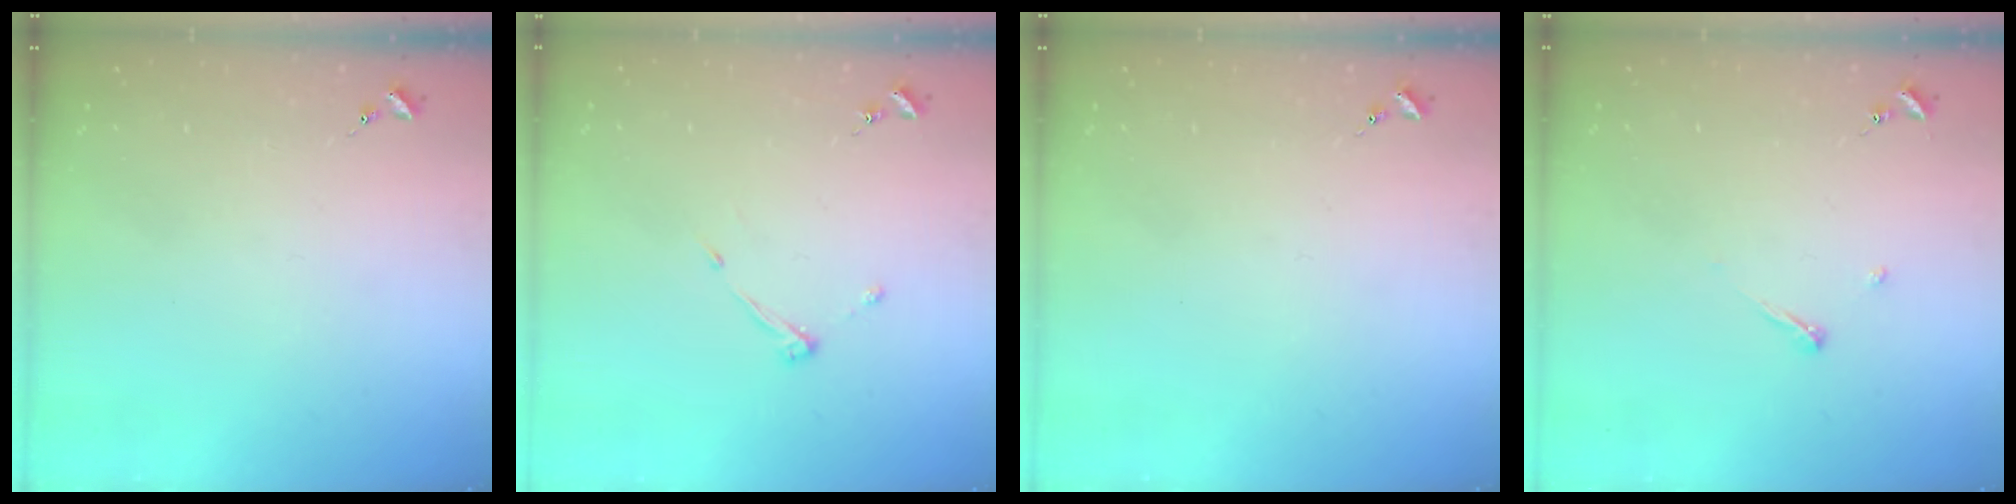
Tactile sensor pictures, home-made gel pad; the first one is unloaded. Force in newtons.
{"total": 4.0, "press": 4.0, "slide": 0.6}
{"total": 0.0}
{"total": 3.6, "press": 3.6, "slide": 0.4}